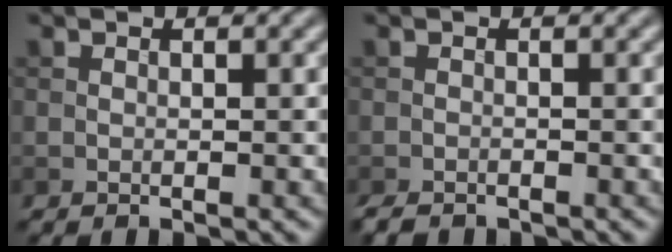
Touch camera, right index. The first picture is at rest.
{"total": 1.5, "force": [-1.3, 0.5, 0.4], "torque": [-0.006, -0.003, -0.024]}